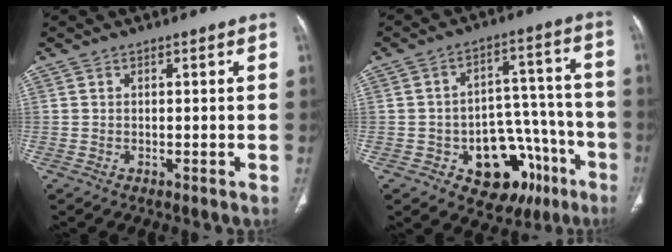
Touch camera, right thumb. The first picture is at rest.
{"total": 16.8, "force": [-7.9, 10.9, 10.0], "torque": [-0.078, 0.074, -0.099]}